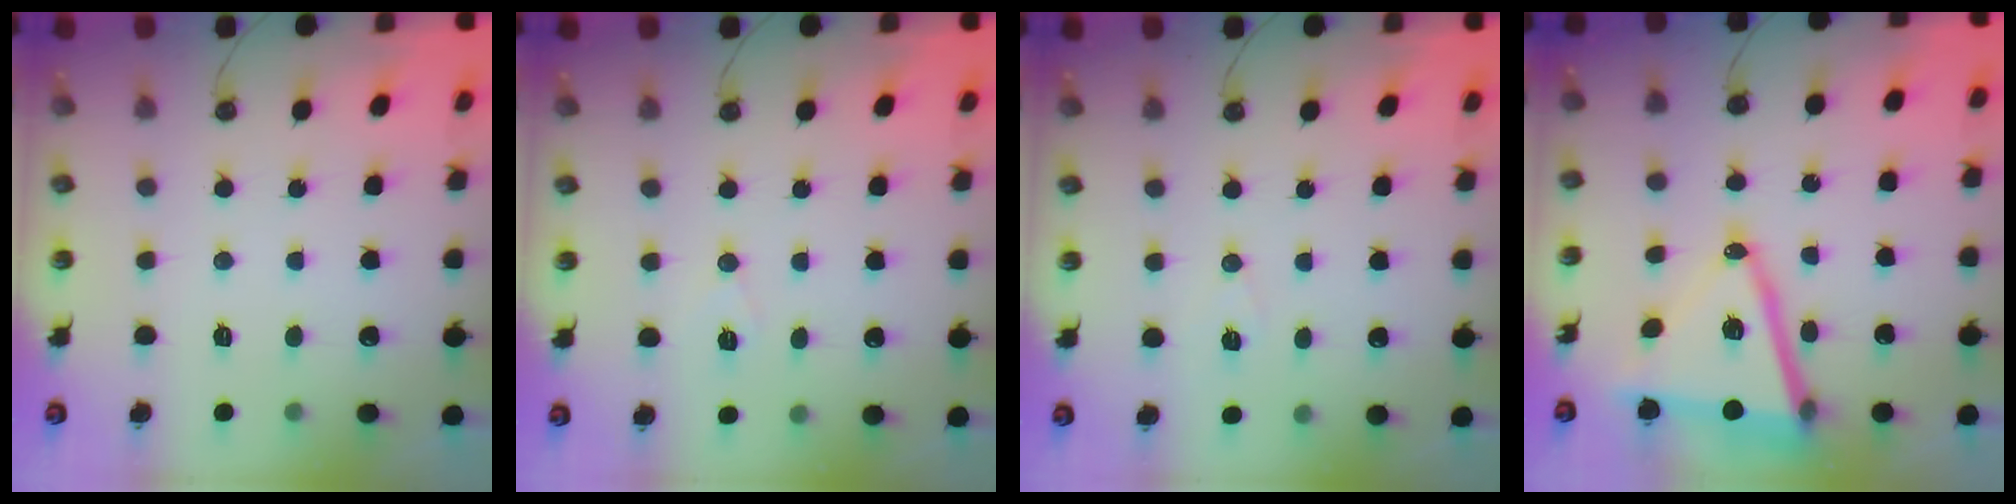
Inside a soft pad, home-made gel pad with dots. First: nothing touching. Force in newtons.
{"total": 6.0, "press": 4.0, "slide": 4.5}
{"total": 6.1, "press": 4.3, "slide": 4.4}
{"total": 16.6, "press": 16.2, "slide": 3.6}